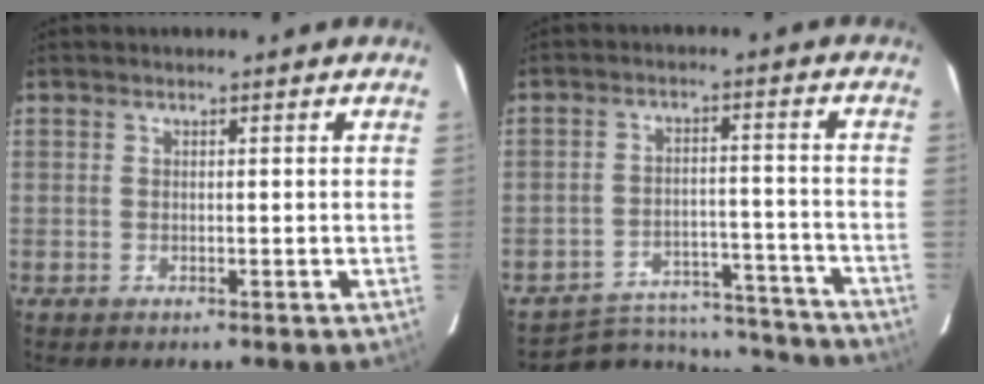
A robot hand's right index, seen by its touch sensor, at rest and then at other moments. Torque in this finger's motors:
{"motor_torque": [-0.09, -0.13, -0.21, -0.07]}